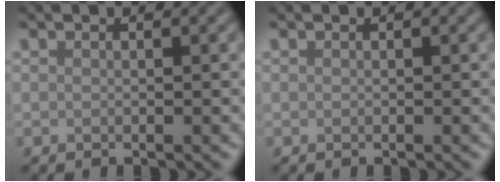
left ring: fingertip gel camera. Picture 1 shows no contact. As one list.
[{"total": 0.0}]